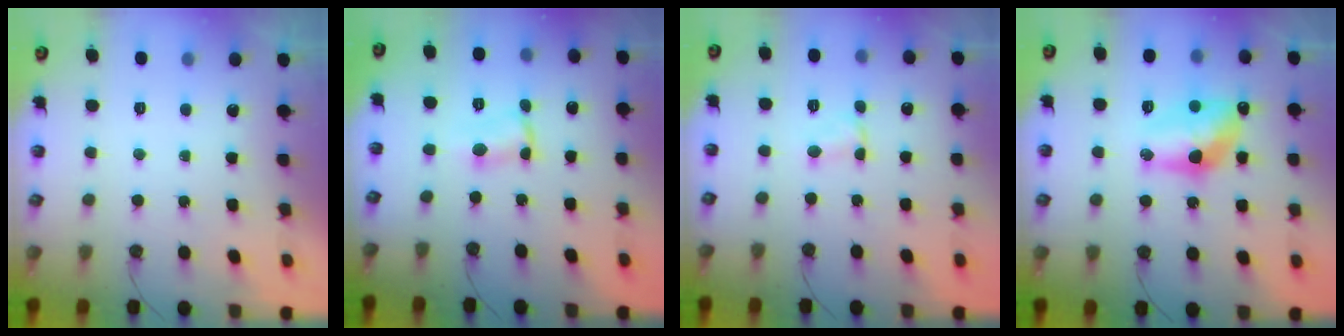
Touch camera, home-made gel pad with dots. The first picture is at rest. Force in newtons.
{"total": 2.9, "press": 1.4, "slide": 2.5}
{"total": 2.4, "press": 2.4, "slide": 0.3}
{"total": 12.5, "press": 12.5, "slide": 0.9}